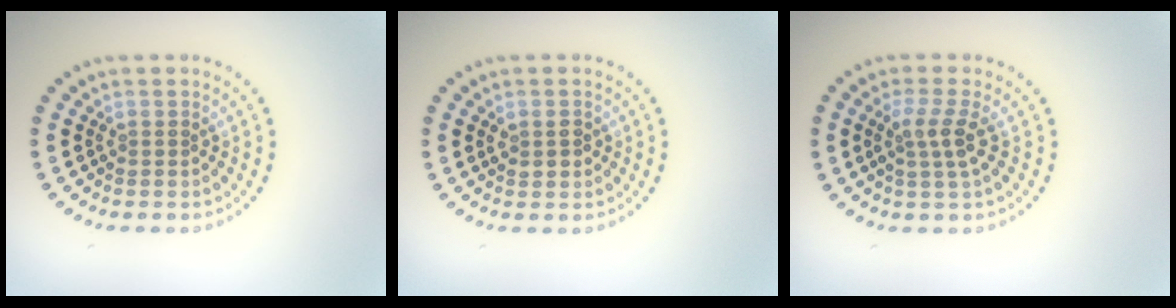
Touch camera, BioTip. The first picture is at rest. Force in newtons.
{"total": 1.5, "press": 1.4, "slide": 0.4}
{"total": 2.5, "press": 2.1, "slide": 1.4}